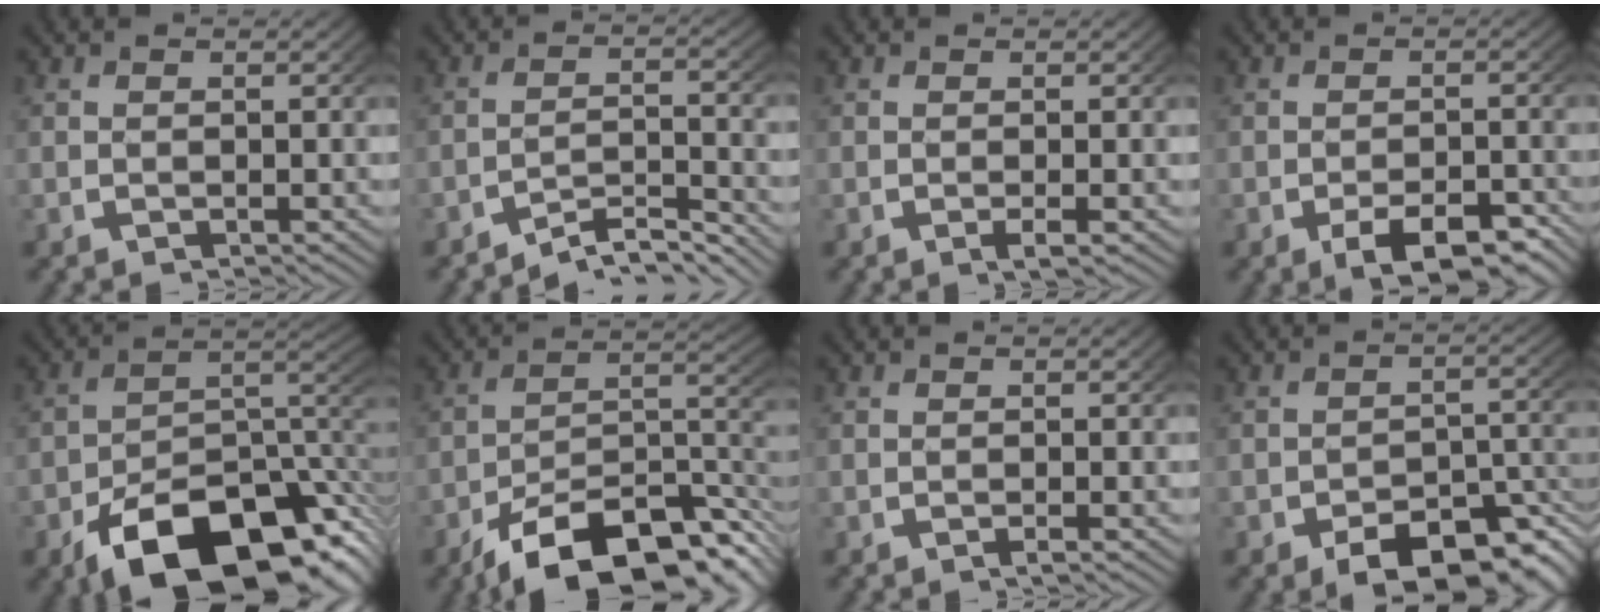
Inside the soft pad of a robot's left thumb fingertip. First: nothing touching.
{"total": 5.4, "force": [-4.2, 2.1, 2.7], "torque": [-0.038, -0.011, -0.070]}
{"total": 1.1, "force": [-0.2, 0.1, 1.1], "torque": [-0.016, 0.004, -0.008]}
{"total": 5.1, "force": [-3.1, 2.3, 3.4], "torque": [-0.043, -0.015, -0.043]}
{"total": 16.3, "force": [-7.6, 8.6, 11.5], "torque": [-0.184, -0.046, -0.090]}
{"total": 13.1, "force": [-7.4, 6.5, 8.6], "torque": [-0.141, -0.034, -0.093]}
{"total": 0.5, "force": [-0.3, 0.0, 0.5], "torque": [-0.004, 0.005, -0.009]}
{"total": 7.6, "force": [-4.9, 3.5, 4.7], "torque": [-0.062, -0.023, -0.065]}